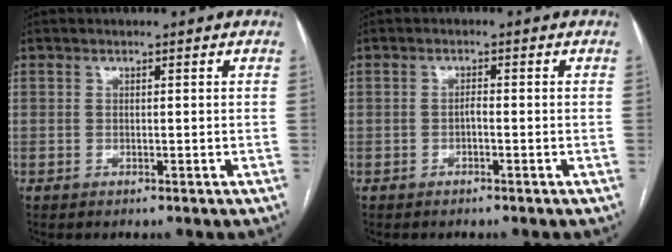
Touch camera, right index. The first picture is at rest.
{"total": 1.2, "force": [-0.6, 0.3, 1.0], "torque": [-0.017, 0.004, -0.012]}